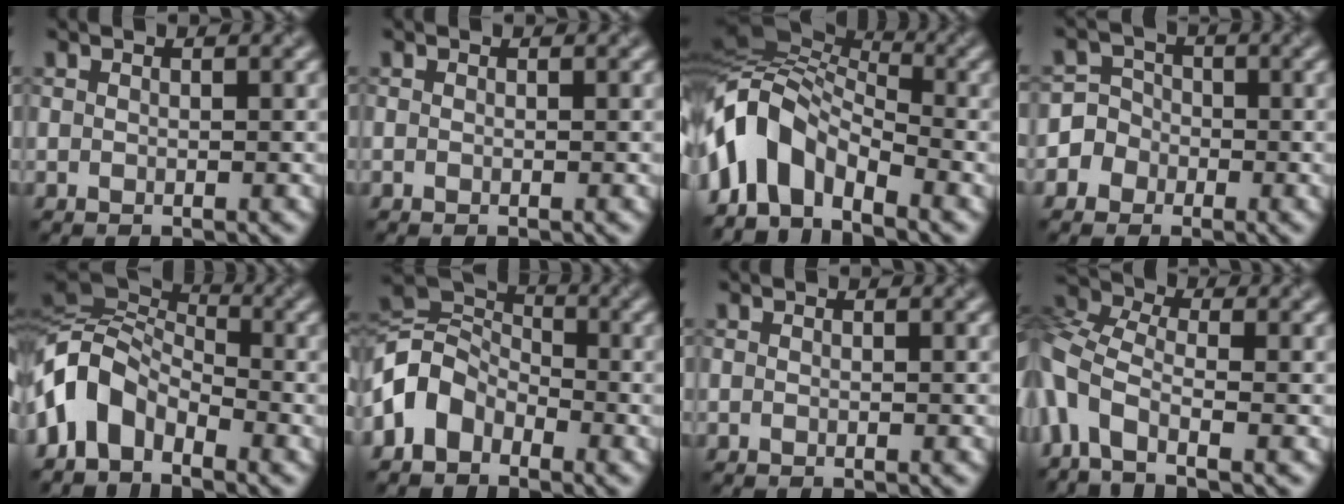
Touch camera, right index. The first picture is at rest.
{"total": 0.0}
{"total": 7.7, "force": [-3.6, 4.4, 5.2], "torque": [-0.096, 0.014, -0.085]}
{"total": 4.0, "force": [-1.7, 3.6, 0.2], "torque": [0.028, 0.010, -0.047]}
{"total": 7.0, "force": [-2.9, 4.3, 4.6], "torque": [-0.091, 0.015, -0.075]}
{"total": 5.4, "force": [-2.6, 3.9, 2.8], "torque": [-0.057, 0.009, -0.070]}
{"total": 0.0}
{"total": 6.5, "force": [-2.8, 3.2, 4.9], "torque": [-0.108, 0.002, -0.075]}